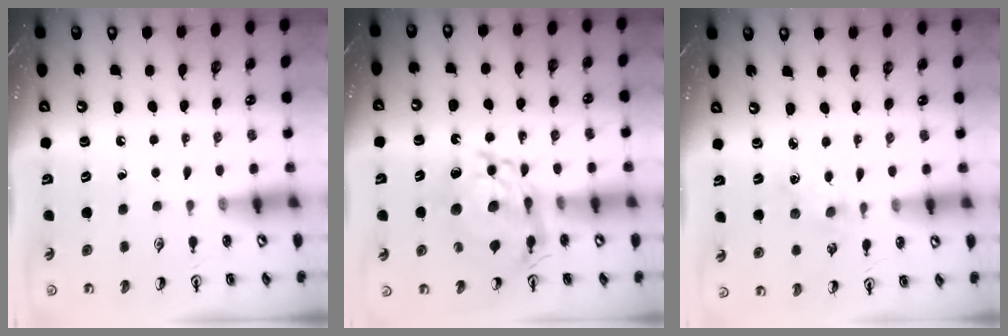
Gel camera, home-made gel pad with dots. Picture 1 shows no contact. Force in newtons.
{"total": 13.6, "press": 13.6, "slide": 1.5}
{"total": 2.6, "press": 2.5, "slide": 0.4}